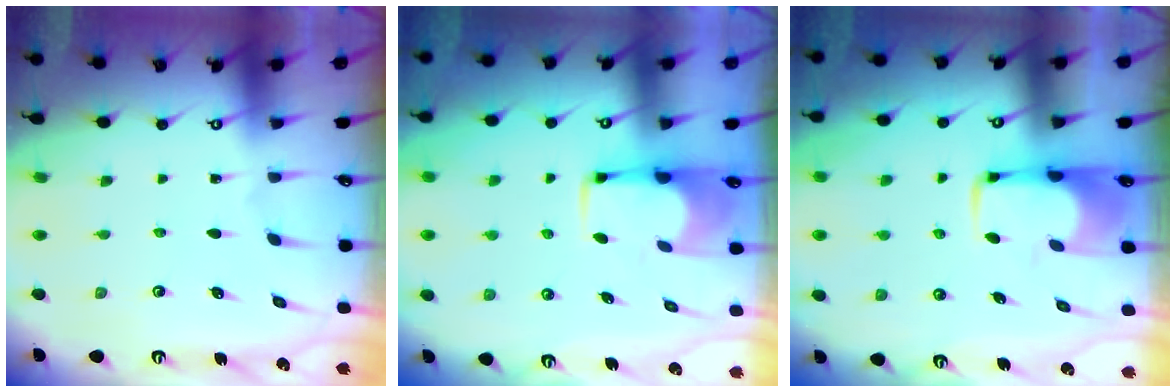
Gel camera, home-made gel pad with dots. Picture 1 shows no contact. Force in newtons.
{"total": 1.8, "press": 1.7, "slide": 0.7}
{"total": 2.0, "press": 1.9, "slide": 0.5}